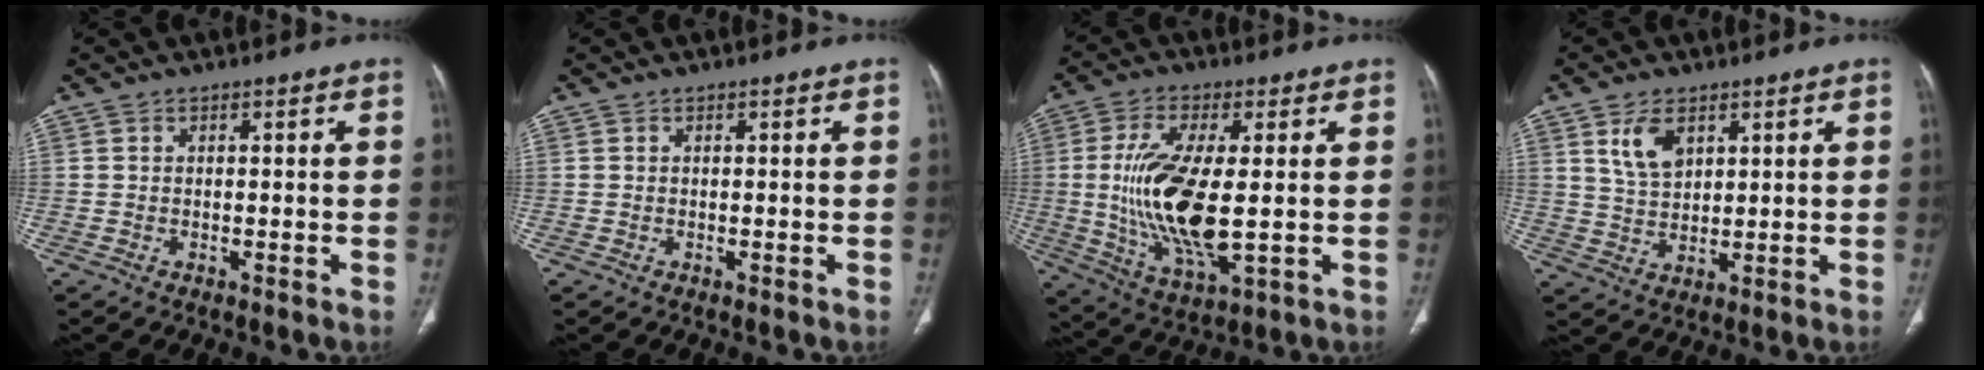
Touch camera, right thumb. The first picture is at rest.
{"total": 0.0}
{"total": 16.7, "force": [0.0, 6.2, 15.5], "torque": [-0.320, -0.019, 0.010]}
{"total": 6.5, "force": [3.2, 3.9, 4.2], "torque": [-0.066, -0.017, 0.068]}